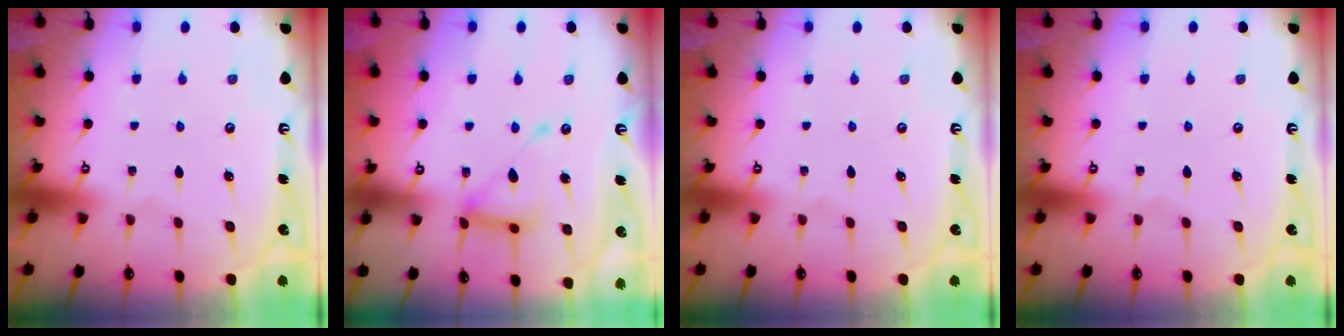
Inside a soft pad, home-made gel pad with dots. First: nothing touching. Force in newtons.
{"total": 13.9, "press": 13.8, "slide": 1.2}
{"total": 0.0}
{"total": 0.0}